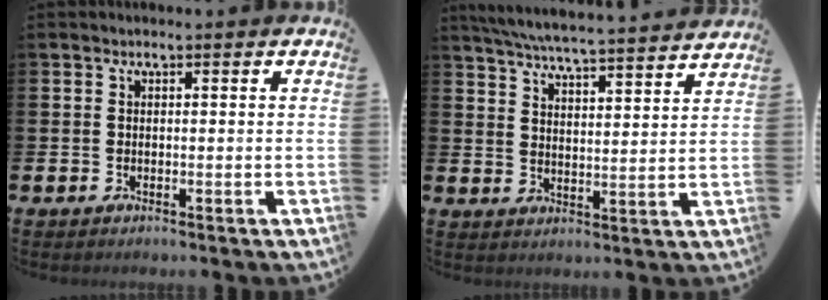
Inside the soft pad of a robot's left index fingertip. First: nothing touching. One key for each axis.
{"total": 6.4, "fx": 6.2, "fy": -0.2, "fz": 1.5, "tx": -0.039, "ty": -0.048, "tz": 0.105}